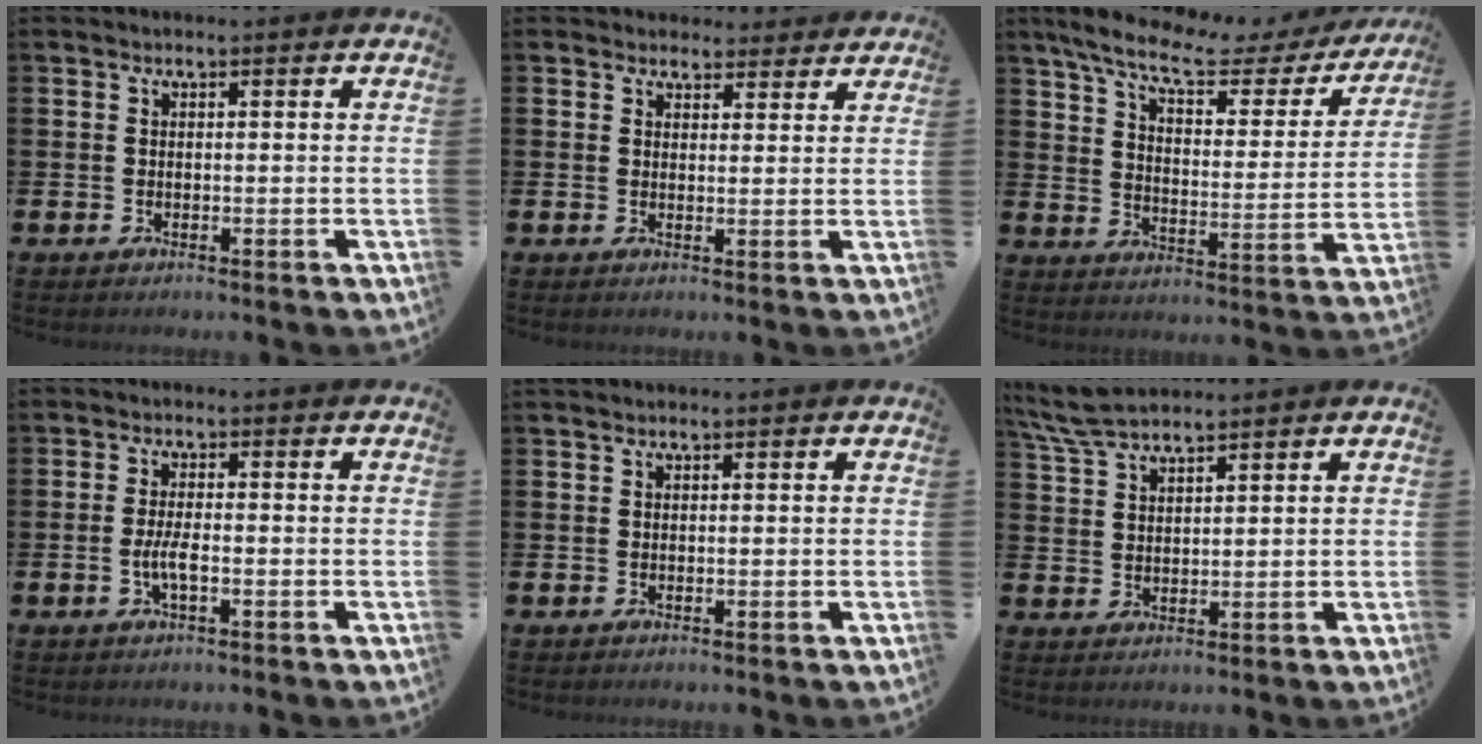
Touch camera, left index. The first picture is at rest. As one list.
[{"total": 3.3, "force": [3.1, 1.2, -0.3], "torque": [0.010, -0.013, 0.054]}, {"total": 8.7, "force": [6.9, 2.2, 4.8], "torque": [-0.116, -0.038, 0.111]}, {"total": 2.9, "force": [-0.8, 0.7, 2.7], "torque": [-0.056, 0.000, -0.016]}, {"total": 0.6, "force": [0.5, 0.1, 0.2], "torque": [-0.004, 0.002, 0.009]}, {"total": 5.6, "force": [5.1, 1.0, 2.0], "torque": [-0.061, -0.011, 0.096]}]